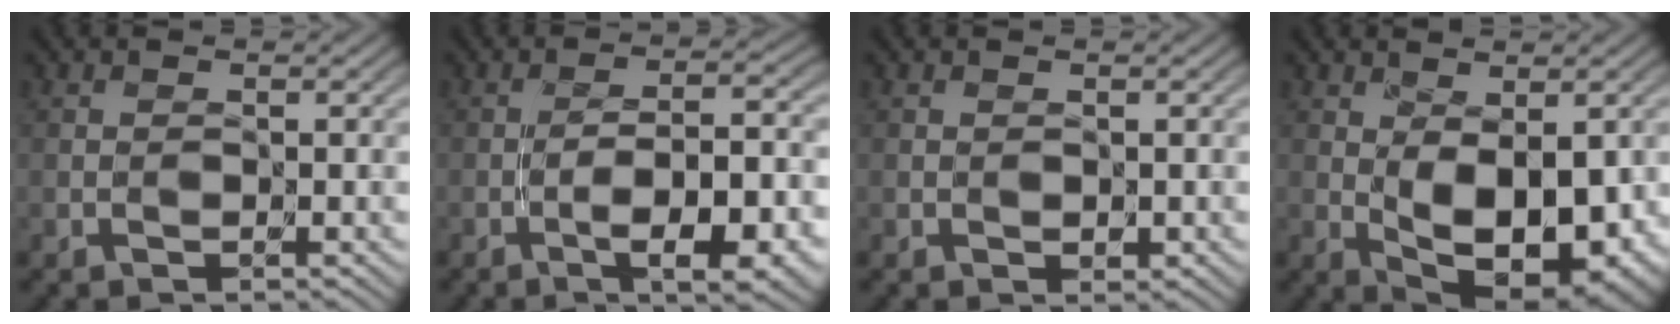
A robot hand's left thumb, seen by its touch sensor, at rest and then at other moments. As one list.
[{"total": 8.7, "force": [-4.2, 2.0, 7.4], "torque": [-0.115, 0.000, -0.053]}, {"total": 0.8, "force": [-0.1, 0.5, 0.6], "torque": [-0.011, -0.006, 0.001]}, {"total": 11.5, "force": [-1.9, 5.8, 9.7], "torque": [-0.151, -0.024, -0.016]}]